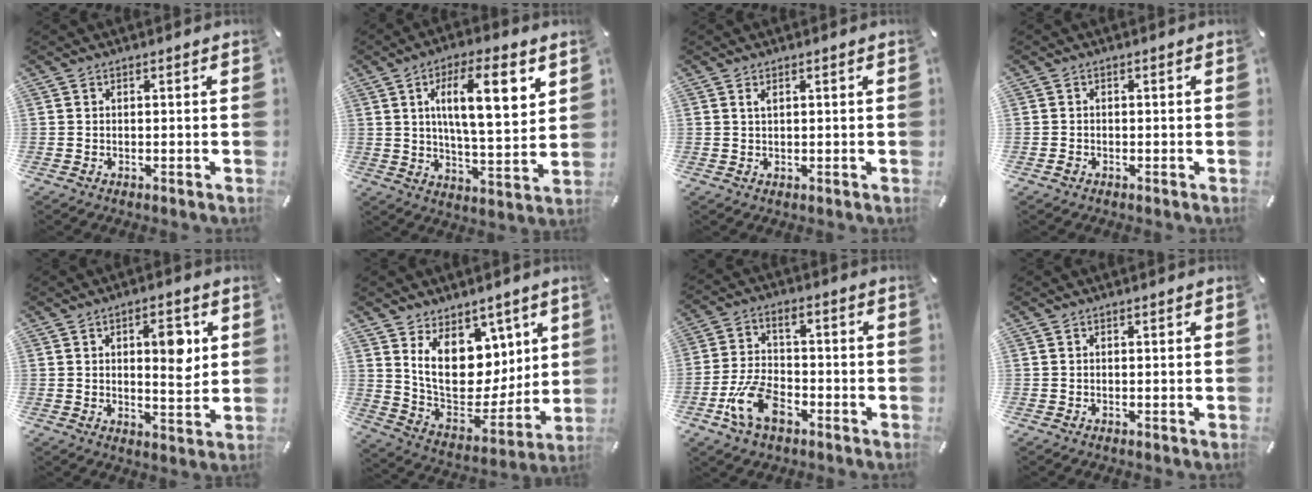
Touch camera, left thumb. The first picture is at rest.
{"total": 15.0, "force": [5.7, 5.4, 12.8], "torque": [-0.195, -0.008, 0.088]}
{"total": 1.3, "force": [0.6, 0.4, 1.1], "torque": [-0.022, -0.001, 0.011]}
{"total": 0.7, "force": [-0.4, 0.6, 0.1], "torque": [0.000, 0.005, -0.010]}
{"total": 8.8, "force": [2.6, 3.8, 7.5], "torque": [-0.092, -0.014, 0.033]}
{"total": 15.1, "force": [6.3, 11.1, 8.1], "torque": [-0.142, -0.061, 0.125]}
{"total": 11.4, "force": [-5.0, 6.8, 7.7], "torque": [-0.176, 0.012, -0.095]}
{"total": 0.0}